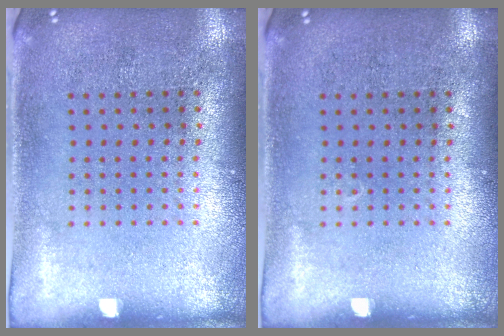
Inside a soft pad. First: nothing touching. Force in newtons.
{"total": 0.0}